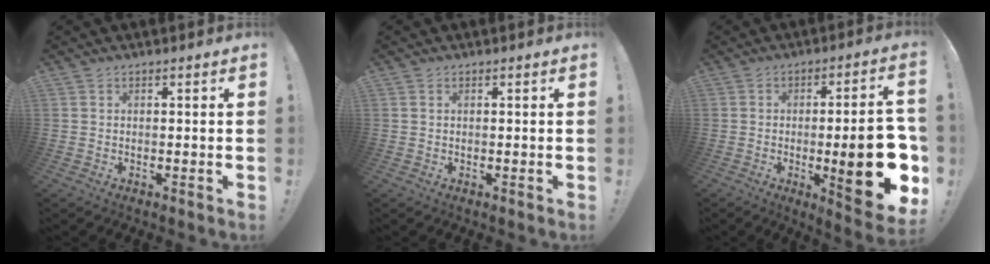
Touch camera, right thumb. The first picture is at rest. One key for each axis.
{"total": 0.5, "fx": 0.3, "fy": 0.2, "fz": 0.4, "tx": -0.011, "ty": 0.003, "tz": 0.006}
{"total": 19.8, "fx": -3.5, "fy": 5.3, "fz": 18.8, "tx": -0.244, "ty": 0.000, "tz": -0.041}